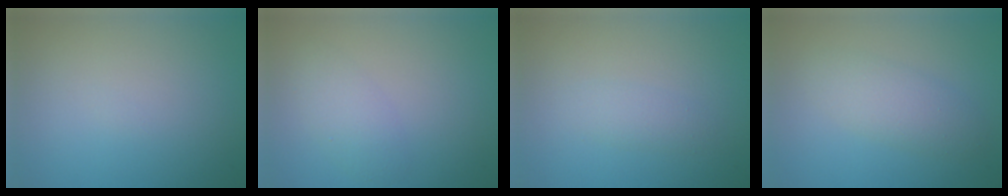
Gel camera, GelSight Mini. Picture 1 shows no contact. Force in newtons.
{"total": 2.1, "press": 2.1, "slide": 0.1}
{"total": 1.3, "press": 1.3, "slide": 0.1}
{"total": 2.6, "press": 2.6, "slide": 0.0}